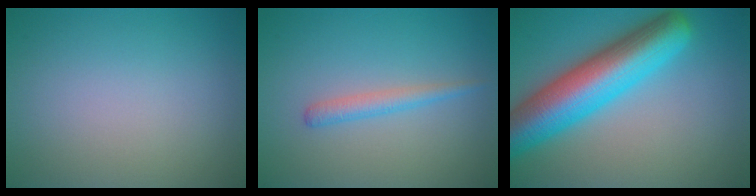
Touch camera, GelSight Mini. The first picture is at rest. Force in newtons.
{"total": 1.7, "press": 1.7, "slide": 0.1}
{"total": 10.2, "press": 10.2, "slide": 0.3}